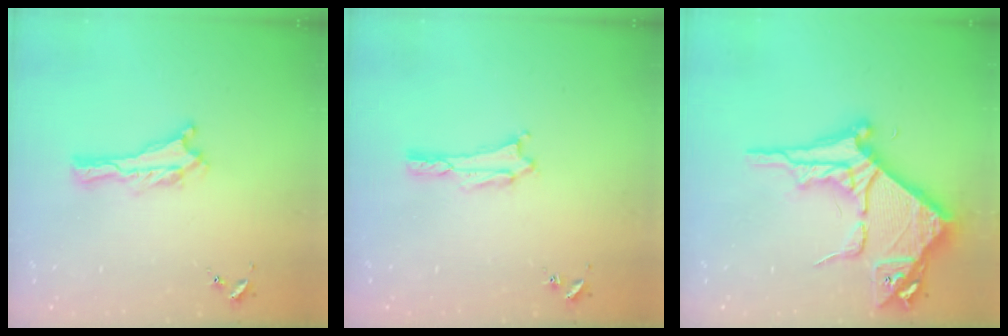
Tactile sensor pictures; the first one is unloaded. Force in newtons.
{"total": 1.6, "press": 1.6, "slide": 0.2}
{"total": 10.5, "press": 10.4, "slide": 1.2}